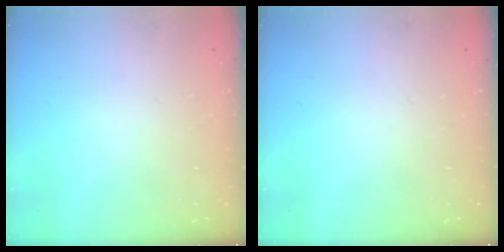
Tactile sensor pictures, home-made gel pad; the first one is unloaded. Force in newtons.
{"total": 0.0}